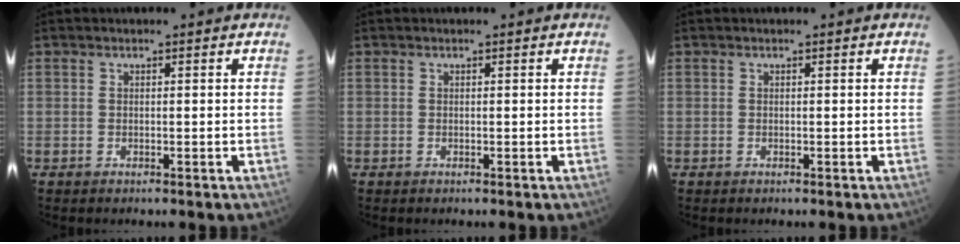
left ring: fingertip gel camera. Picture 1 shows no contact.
{"total": 0.0}
{"total": 0.0}